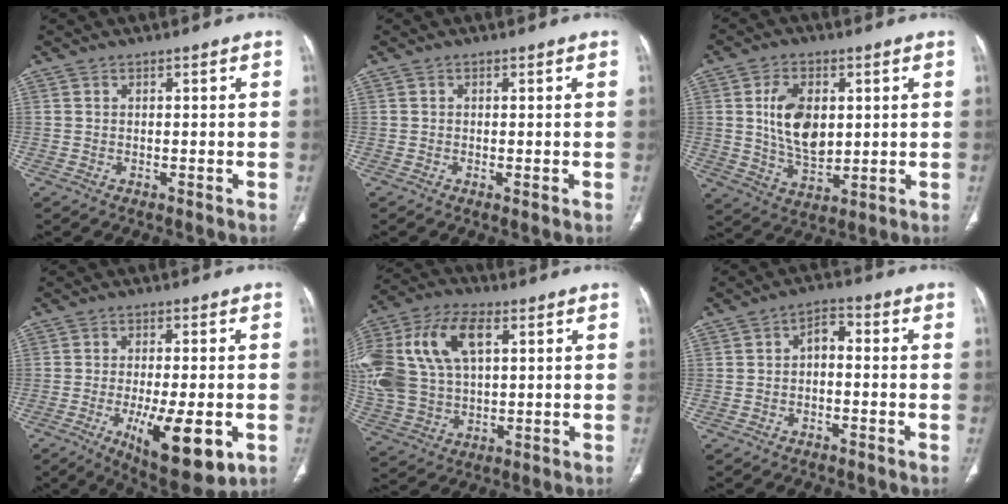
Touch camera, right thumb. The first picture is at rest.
{"total": 1.0, "force": [-0.3, 0.3, 0.9], "torque": [-0.018, -0.003, -0.005]}
{"total": 11.6, "force": [2.0, 7.2, 8.8], "torque": [-0.140, -0.015, 0.044]}
{"total": 14.8, "force": [-4.8, 5.0, 13.1], "torque": [-0.200, -0.013, -0.061]}
{"total": 26.0, "force": [7.0, 16.3, 19.0], "torque": [-0.457, 0.037, 0.138]}
{"total": 4.0, "force": [-0.6, 2.5, 3.1], "torque": [-0.039, 0.023, -0.020]}